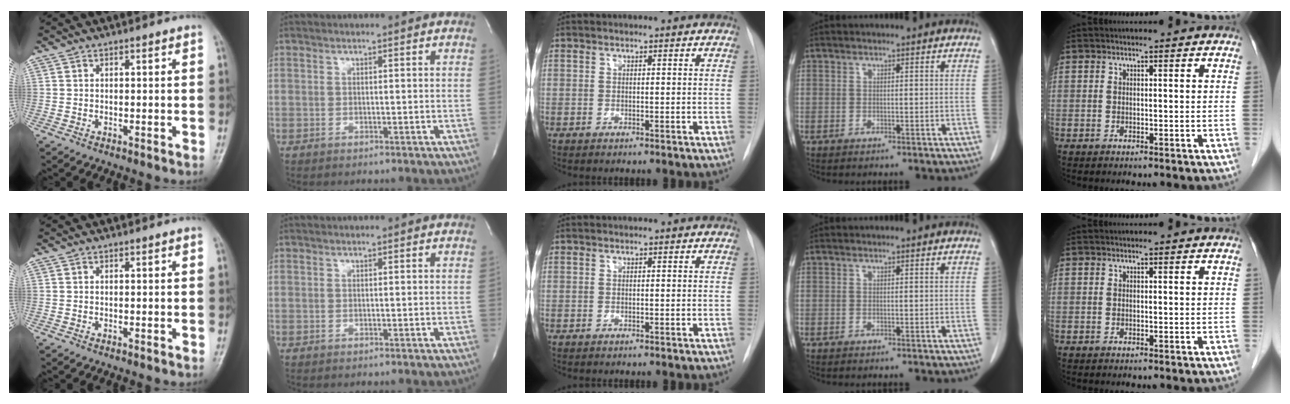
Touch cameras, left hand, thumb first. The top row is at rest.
{}